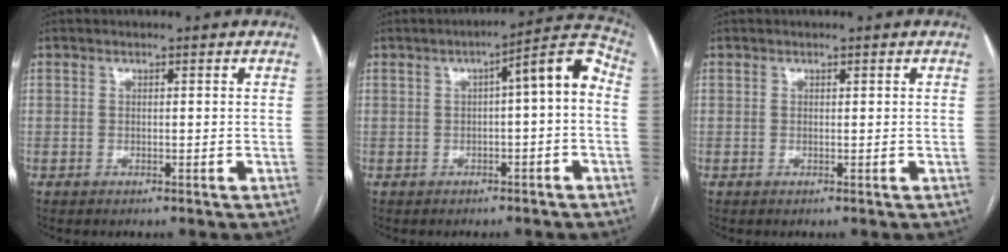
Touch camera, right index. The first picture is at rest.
{"total": 7.5, "force": [0.0, 1.2, 7.4], "torque": [-0.096, 0.032, -0.005]}
{"total": 0.0}